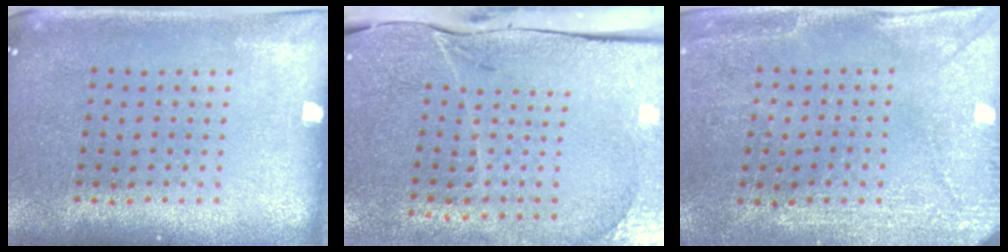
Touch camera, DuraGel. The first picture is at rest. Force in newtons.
{"total": 3.9, "press": 3.3, "slide": 2.0}
{"total": 2.8, "press": 2.7, "slide": 0.9}